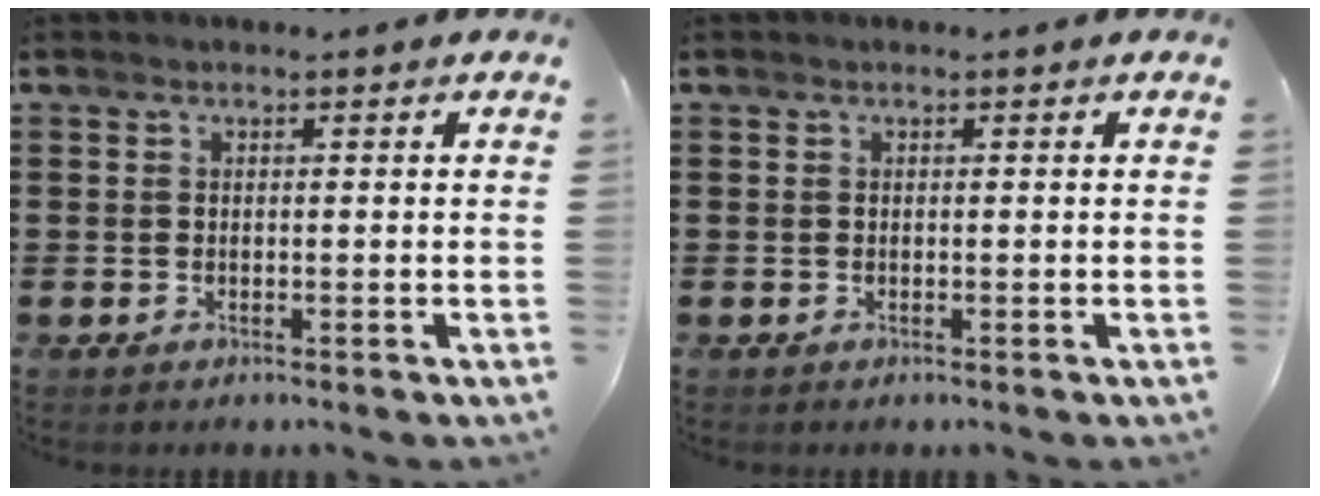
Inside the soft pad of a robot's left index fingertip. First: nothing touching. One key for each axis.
{"total": 0.0}